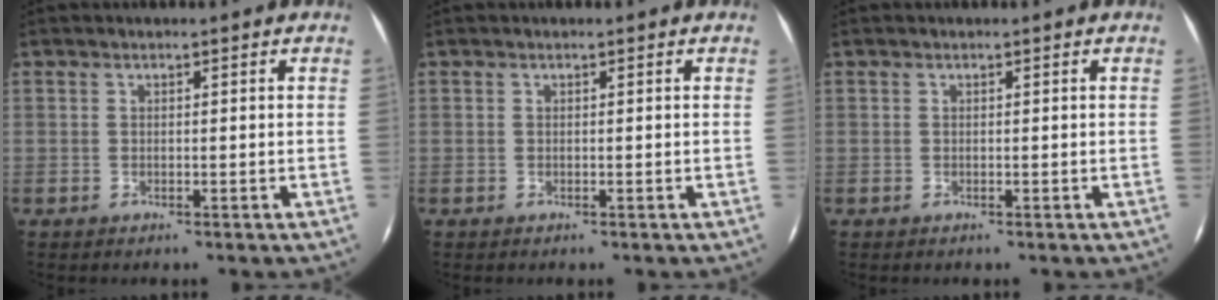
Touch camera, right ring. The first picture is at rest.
{"total": 0.0}
{"total": 0.0}